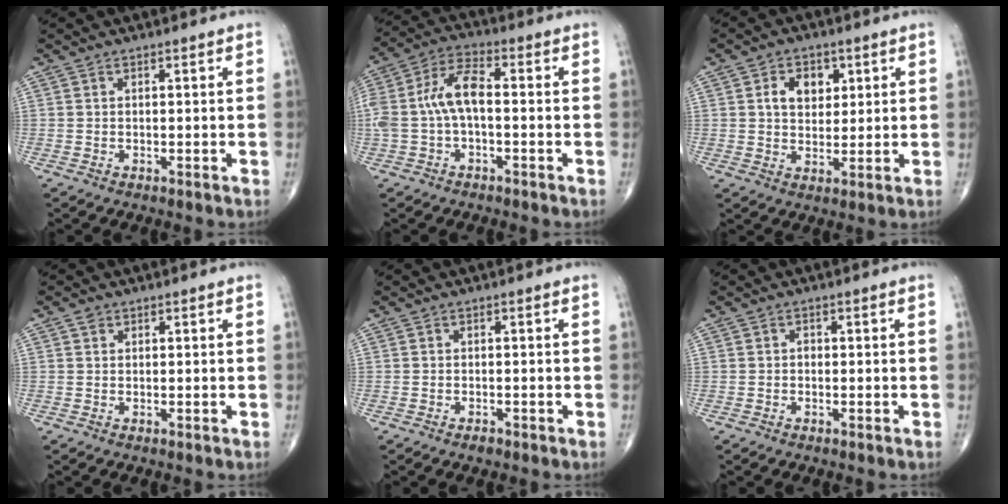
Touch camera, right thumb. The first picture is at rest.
{"total": 9.7, "force": [-0.6, 4.8, 8.4], "torque": [-0.186, 0.036, -0.015]}
{"total": 6.6, "force": [2.1, 4.8, 4.1], "torque": [-0.038, -0.008, 0.034]}
{"total": 1.0, "force": [0.5, 0.8, 0.4], "torque": [-0.002, -0.001, 0.008]}
{"total": 1.0, "force": [-0.7, 0.5, 0.5], "torque": [-0.010, 0.001, -0.011]}
{"total": 0.6, "force": [-0.1, 0.5, 0.4], "torque": [-0.002, 0.002, -0.007]}